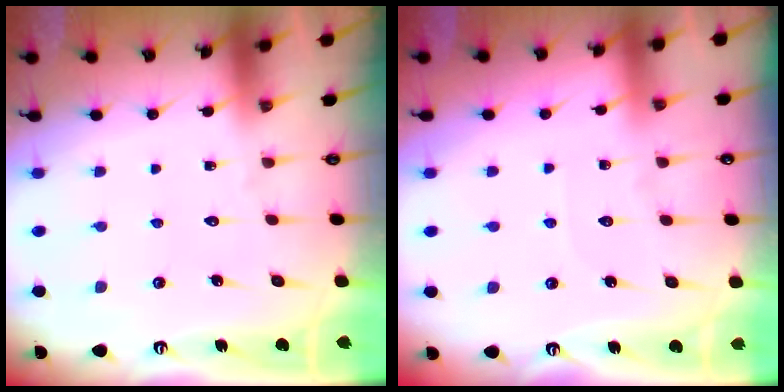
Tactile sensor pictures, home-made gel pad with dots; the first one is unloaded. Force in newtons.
{"total": 1.9, "press": 1.9, "slide": 0.3}